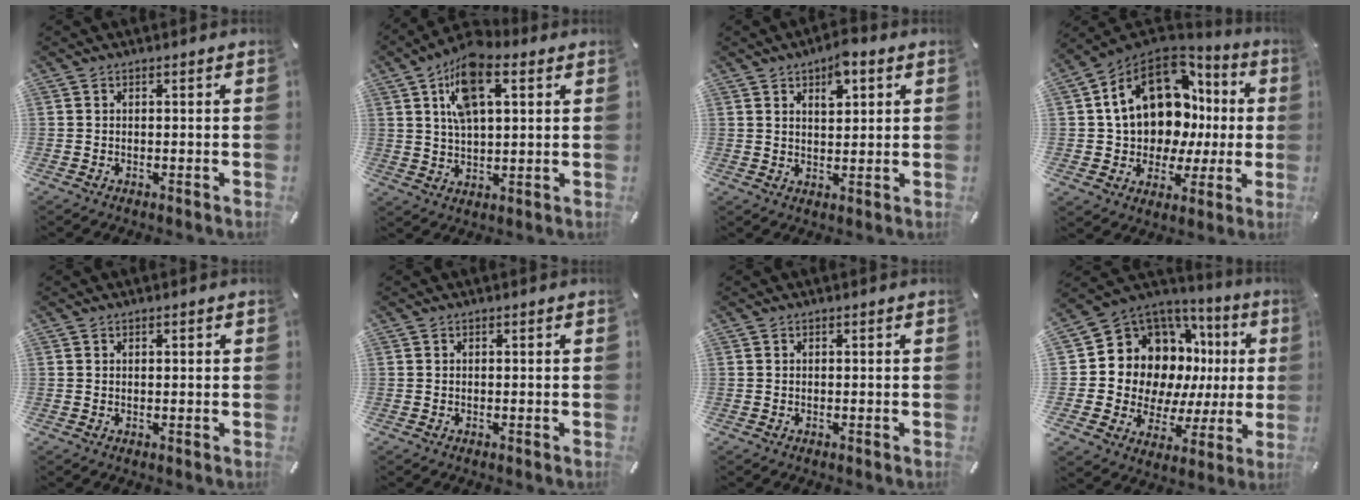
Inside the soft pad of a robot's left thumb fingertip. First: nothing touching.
{"total": 11.8, "force": [5.0, 6.0, 8.9], "torque": [-0.160, 0.001, 0.089]}
{"total": 5.7, "force": [3.0, 3.3, 3.5], "torque": [-0.038, -0.009, 0.046]}
{"total": 18.4, "force": [6.1, 13.0, 11.5], "torque": [-0.198, -0.034, 0.110]}
{"total": 0.5, "force": [0.2, 0.4, 0.2], "torque": [-0.005, 0.003, 0.004]}
{"total": 0.0}
{"total": 0.0}
{"total": 14.2, "force": [5.0, 11.1, 7.3], "torque": [-0.132, -0.062, 0.103]}